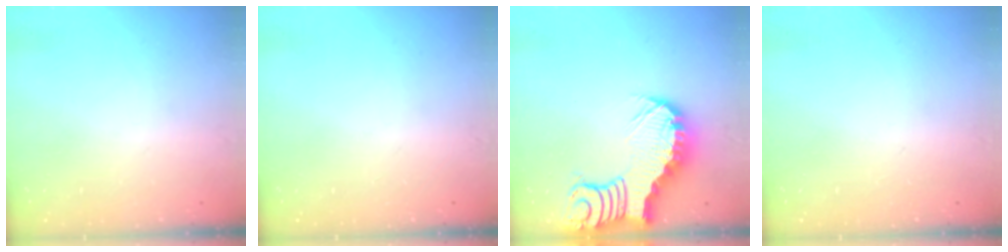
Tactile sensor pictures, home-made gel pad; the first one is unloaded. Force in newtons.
{"total": 0.0}
{"total": 4.7, "press": 4.7, "slide": 0.6}
{"total": 0.0}